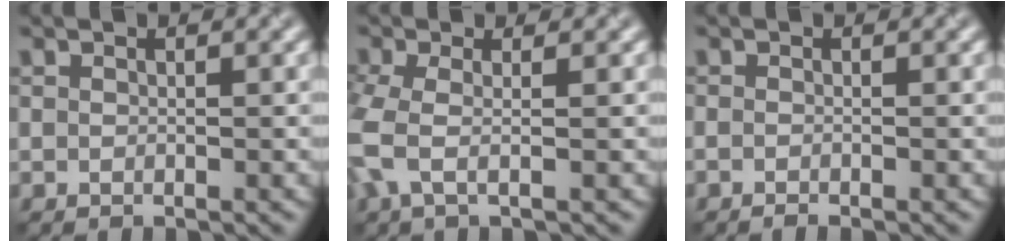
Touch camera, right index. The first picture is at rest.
{"total": 3.7, "force": [-0.9, 1.4, 3.3], "torque": [-0.099, -0.003, -0.025]}
{"total": 0.7, "force": [-0.7, -0.2, 0.2], "torque": [-0.005, -0.001, -0.012]}